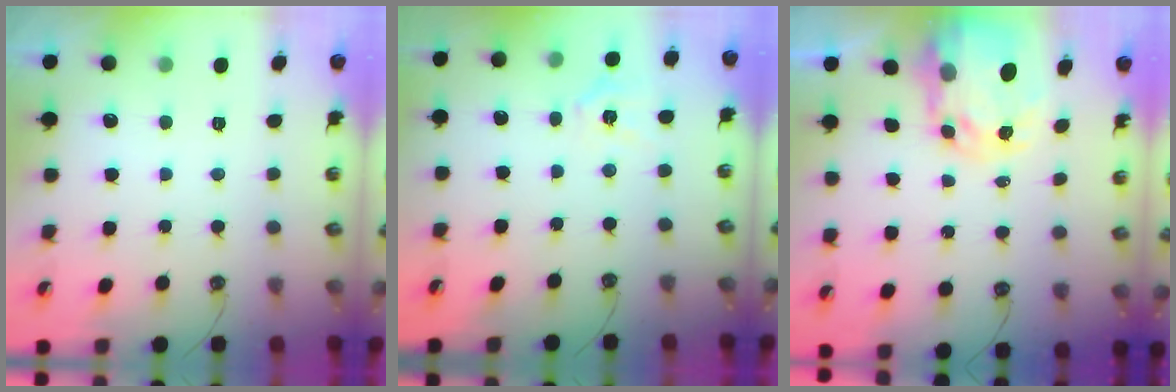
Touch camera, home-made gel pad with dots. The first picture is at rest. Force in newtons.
{"total": 6.2, "press": 6.2, "slide": 0.5}
{"total": 5.9, "press": 5.9, "slide": 0.5}